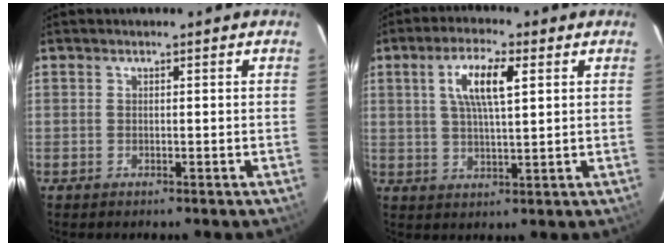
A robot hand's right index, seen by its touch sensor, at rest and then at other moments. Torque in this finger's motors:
{"motor_torque": [0.68, 0.55, 0.24, 0.11]}